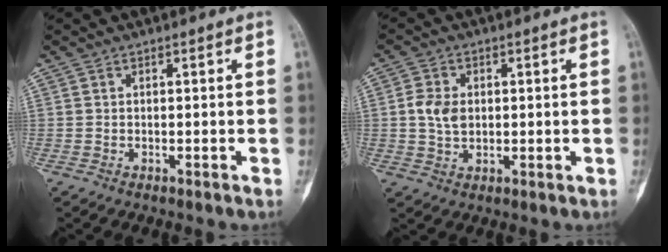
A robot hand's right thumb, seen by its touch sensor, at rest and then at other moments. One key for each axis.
{"total": 5.3, "fx": 0.5, "fy": 3.9, "fz": 3.6, "tx": -0.059, "ty": 0.002, "tz": 0.008}